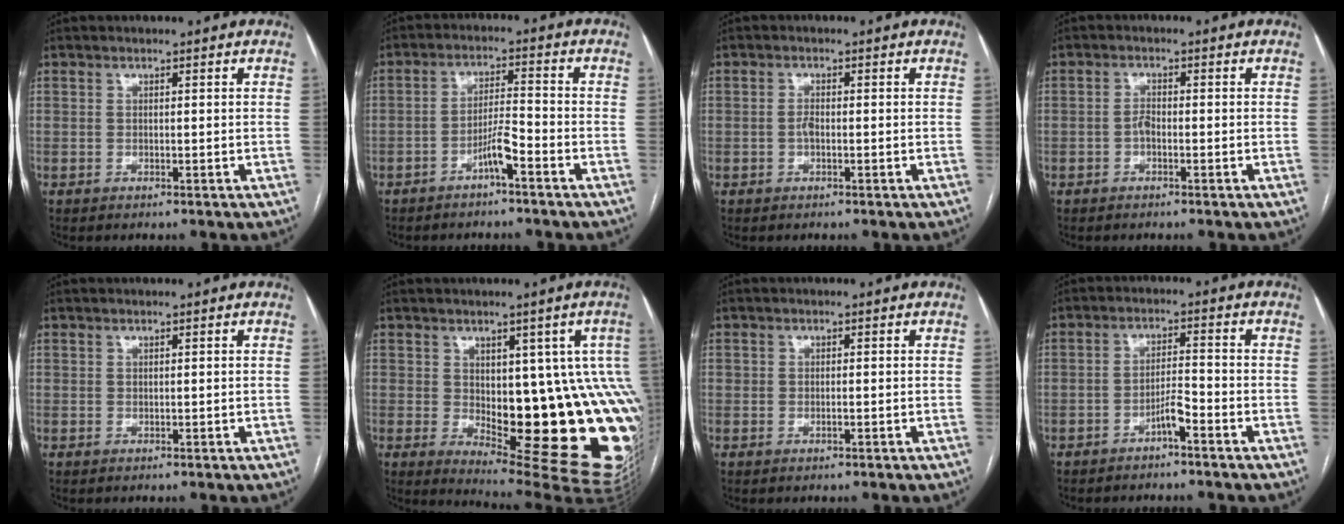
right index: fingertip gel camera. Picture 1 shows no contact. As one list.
[{"total": 4.5, "force": [-2.9, 0.2, 3.5], "torque": [-0.064, 0.009, -0.053]}, {"total": 1.3, "force": [-0.5, 0.5, 1.1], "torque": [-0.022, 0.003, -0.010]}, {"total": 1.5, "force": [-0.7, 0.6, 1.2], "torque": [-0.020, 0.004, -0.015]}, {"total": 0.0}, {"total": 19.9, "force": [-1.4, 6.8, 18.6], "torque": [-0.135, 0.010, 0.005]}, {"total": 0.8, "force": [-0.2, 0.4, 0.7], "torque": [-0.012, 0.000, -0.004]}, {"total": 3.4, "force": [-2.4, 0.3, 2.5], "torque": [-0.041, 0.005, -0.043]}]